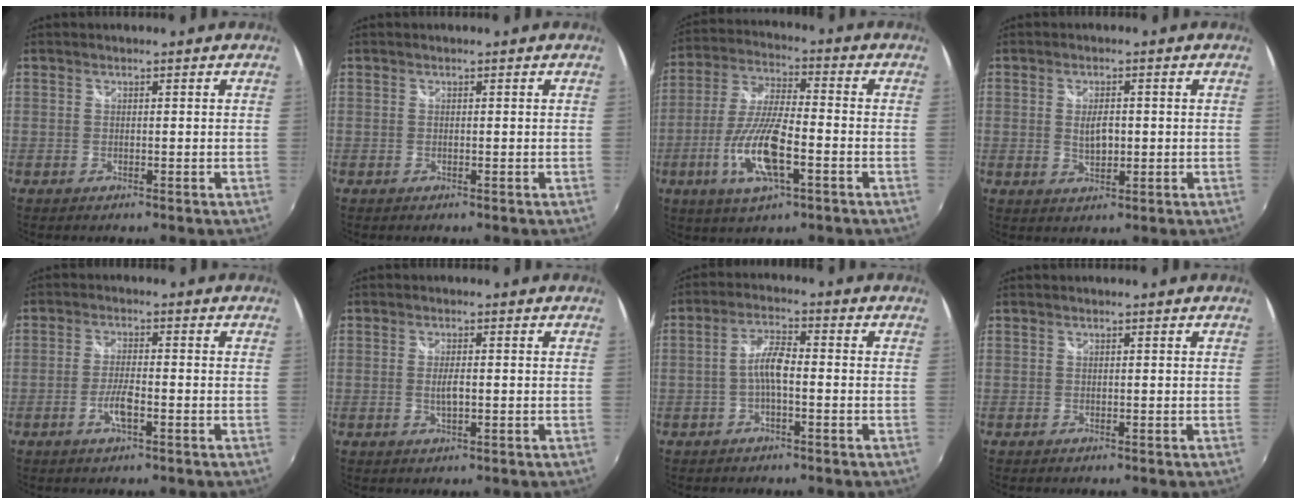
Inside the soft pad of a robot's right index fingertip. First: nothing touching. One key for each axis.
{"total": 0.0}
{"total": 13.7, "fx": -4.9, "fy": 3.9, "fz": 12.2, "tx": -0.257, "ty": -0.011, "tz": -0.093}
{"total": 3.8, "fx": 0.0, "fy": 2.0, "fz": 3.3, "tx": -0.053, "ty": -0.002, "tz": 0.002}
{"total": 4.4, "fx": -2.0, "fy": 0.8, "fz": 3.8, "tx": -0.082, "ty": -0.003, "tz": -0.038}
{"total": 2.6, "fx": -0.3, "fy": 0.7, "fz": 2.4, "tx": -0.044, "ty": -0.004, "tz": -0.005}
{"total": 4.7, "fx": -1.4, "fy": 1.2, "fz": 4.3, "tx": -0.088, "ty": 0.012, "tz": -0.028}
{"total": 0.0}